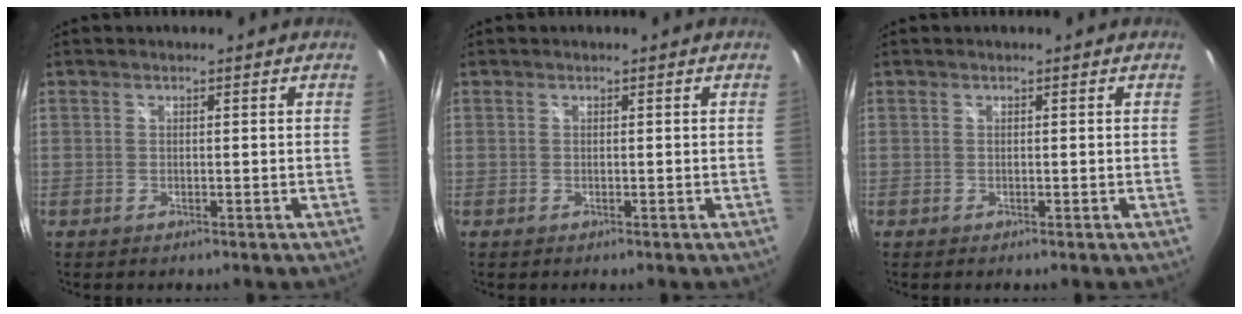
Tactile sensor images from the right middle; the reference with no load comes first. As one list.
[{"total": 0.0}, {"total": 0.0}]